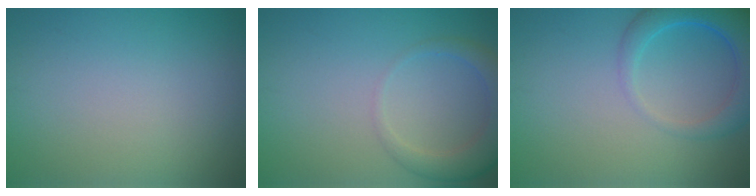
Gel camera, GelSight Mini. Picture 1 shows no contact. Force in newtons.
{"total": 3.5, "press": 3.5, "slide": 0.2}
{"total": 5.2, "press": 5.2, "slide": 0.5}